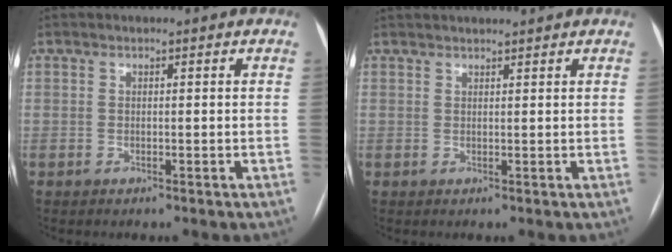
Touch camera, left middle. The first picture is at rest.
{"total": 5.3, "force": [5.0, 0.2, 1.8], "torque": [-0.023, 0.032, 0.069]}